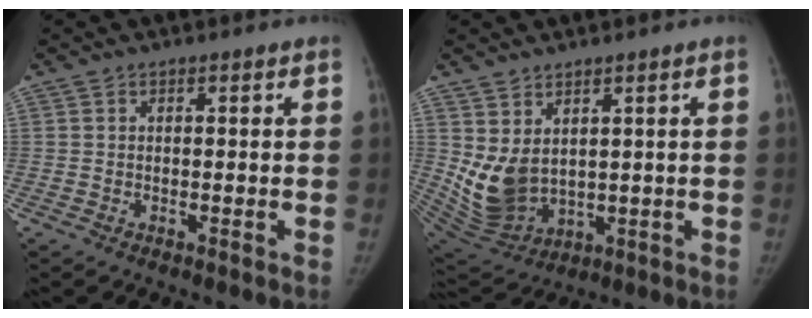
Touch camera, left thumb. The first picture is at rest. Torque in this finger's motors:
{"motor_torque": [1.13, 1.24, 0.64, -0.93, 0.32]}